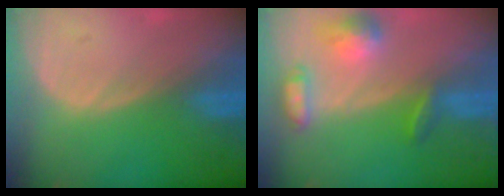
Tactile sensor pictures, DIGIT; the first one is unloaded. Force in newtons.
{"total": 6.2, "press": 6.2, "slide": 0.4}